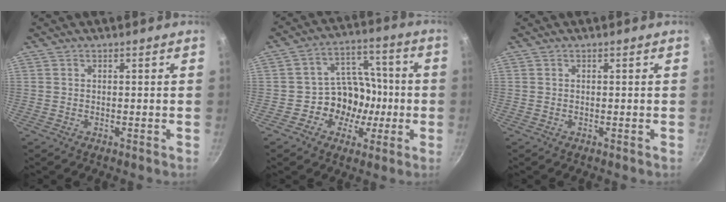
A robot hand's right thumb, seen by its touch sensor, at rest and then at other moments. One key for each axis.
{"total": 11.7, "fx": -2.3, "fy": 9.4, "fz": 6.5, "tx": -0.047, "ty": 0.042, "tz": -0.040}
{"total": 0.0}